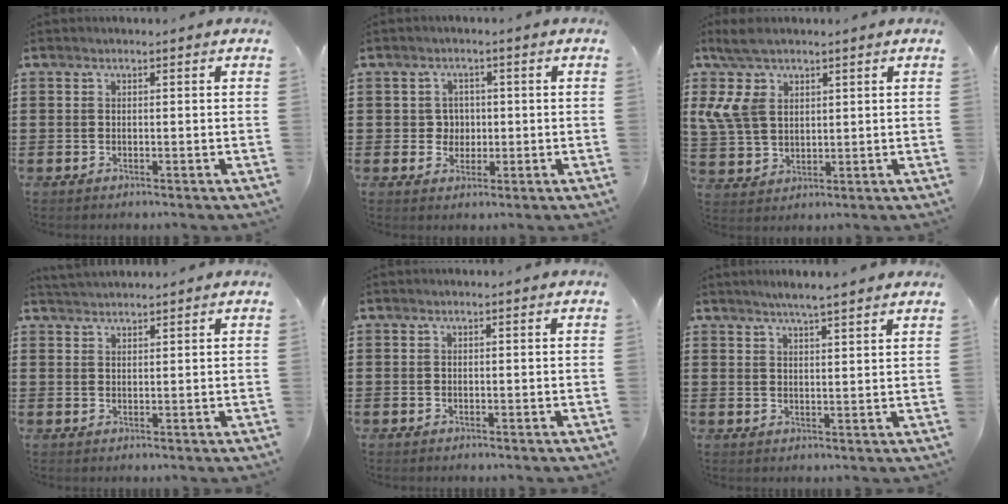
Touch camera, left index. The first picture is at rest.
{"total": 3.1, "force": [0.0, 2.9, 1.2], "torque": [-0.035, 0.008, -0.004]}
{"total": 8.2, "force": [4.3, 4.9, 4.9], "torque": [-0.140, 0.003, 0.075]}
{"total": 1.8, "force": [1.8, 0.0, 0.0], "torque": [-0.004, 0.003, 0.035]}
{"total": 0.0}
{"total": 3.3, "force": [3.1, -0.4, 1.2], "torque": [-0.032, -0.004, 0.055]}